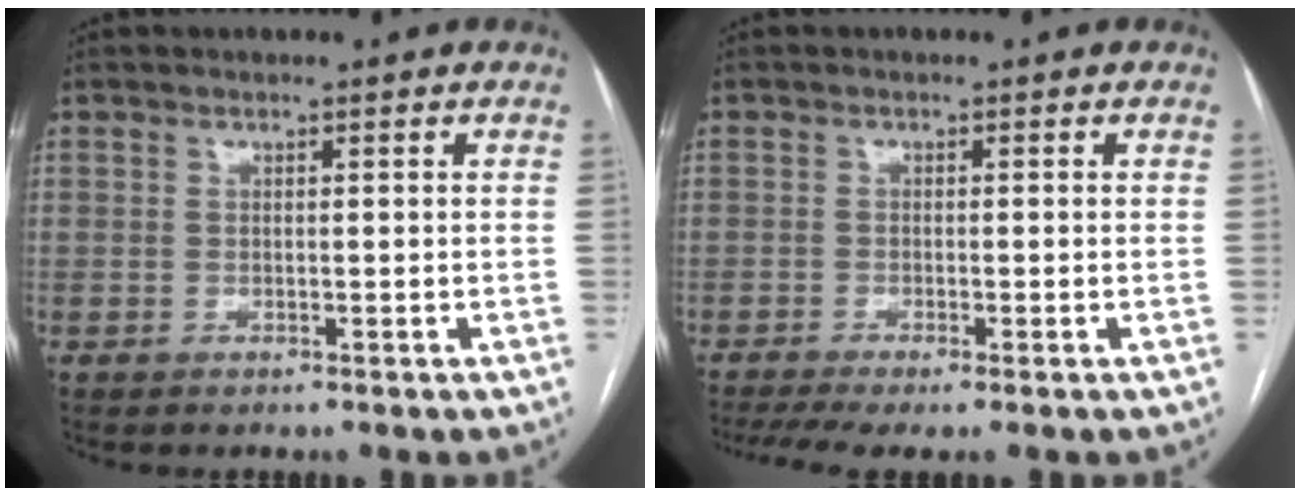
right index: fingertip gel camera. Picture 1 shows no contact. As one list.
[{"total": 5.9, "force": [-4.2, 0.5, 4.1], "torque": [-0.069, -0.011, -0.072]}]